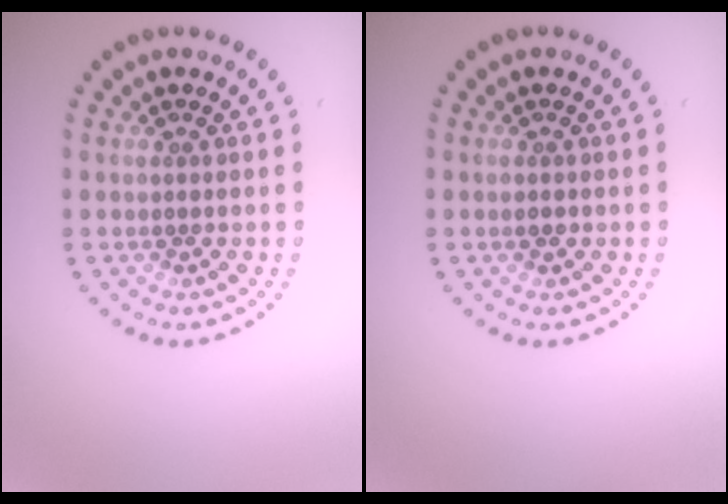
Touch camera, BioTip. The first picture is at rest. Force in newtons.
{"total": 0.9, "press": 0.9, "slide": 0.1}